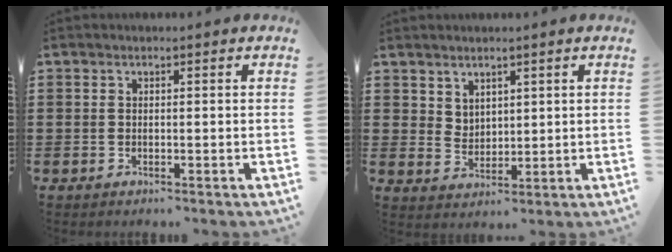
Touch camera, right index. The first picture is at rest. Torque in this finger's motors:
{"motor_torque": [-0.39, 0.26, -0.01, 0.00]}